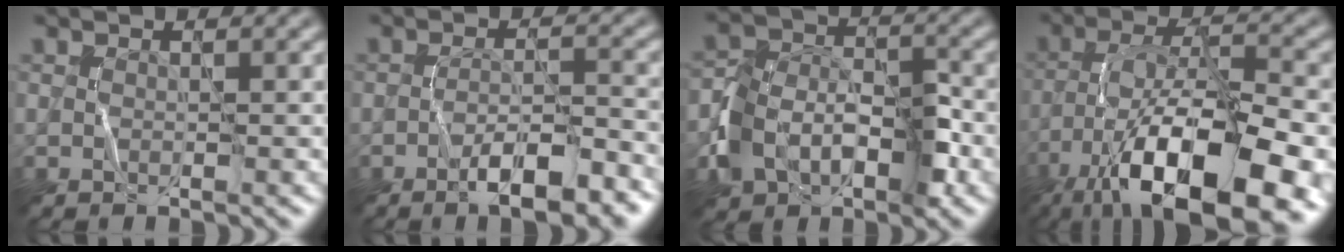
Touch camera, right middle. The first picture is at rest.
{"total": 5.2, "force": [-3.5, 1.0, 3.6], "torque": [-0.053, 0.012, -0.054]}
{"total": 5.7, "force": [-2.5, 4.1, 3.1], "torque": [-0.048, 0.005, -0.048]}
{"total": 16.3, "force": [-8.9, 6.0, 12.3], "torque": [-0.204, -0.001, -0.151]}